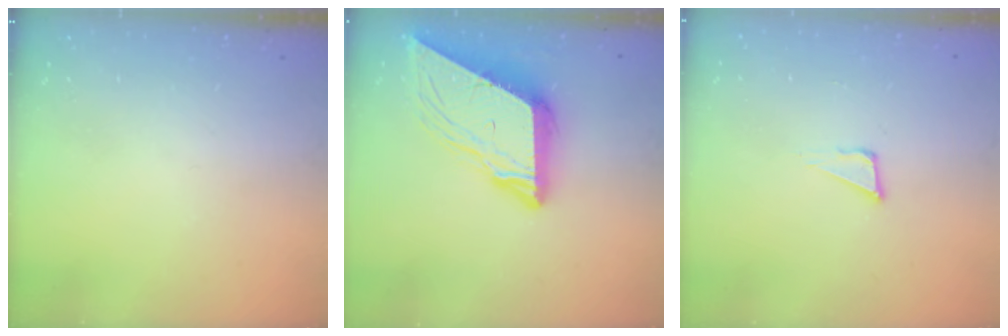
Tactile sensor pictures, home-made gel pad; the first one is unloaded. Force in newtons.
{"total": 9.3, "press": 9.2, "slide": 0.8}
{"total": 3.6, "press": 3.5, "slide": 0.9}